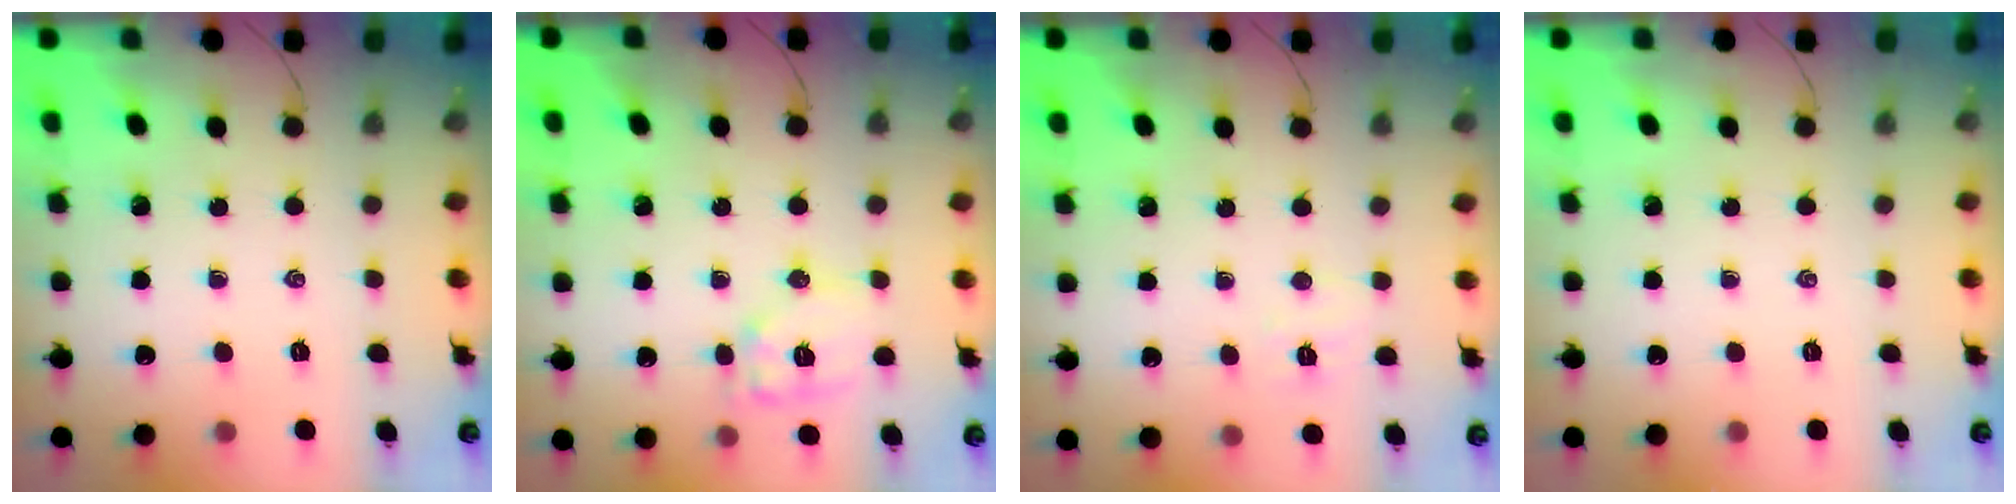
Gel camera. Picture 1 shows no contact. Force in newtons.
{"total": 10.4, "press": 10.4, "slide": 0.5}
{"total": 4.1, "press": 4.0, "slide": 0.9}
{"total": 0.0}